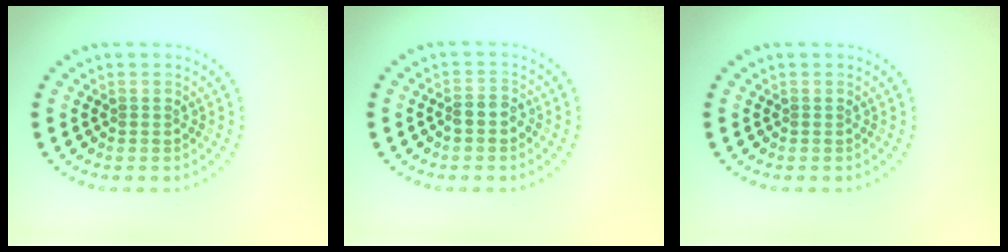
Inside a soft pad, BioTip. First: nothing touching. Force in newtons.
{"total": 1.7, "press": 1.5, "slide": 0.7}
{"total": 0.0}